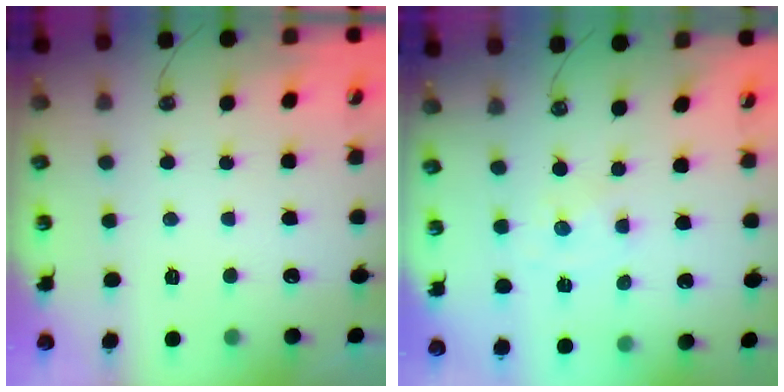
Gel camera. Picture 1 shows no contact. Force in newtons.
{"total": 0.0}